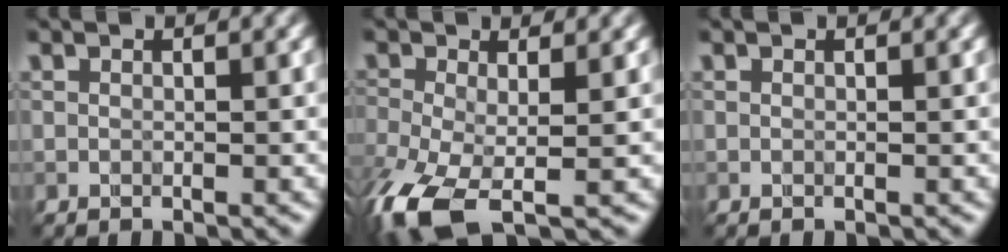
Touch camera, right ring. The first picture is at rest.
{"total": 7.3, "force": [-3.7, 3.1, 5.6], "torque": [-0.134, -0.027, -0.078]}
{"total": 0.0}